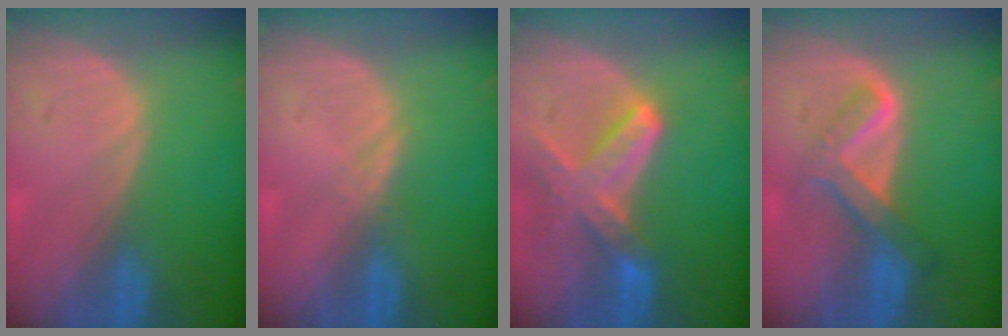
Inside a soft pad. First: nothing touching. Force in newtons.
{"total": 1.1, "press": 1.1, "slide": 0.1}
{"total": 8.0, "press": 7.0, "slide": 3.8}
{"total": 6.7, "press": 5.7, "slide": 3.6}